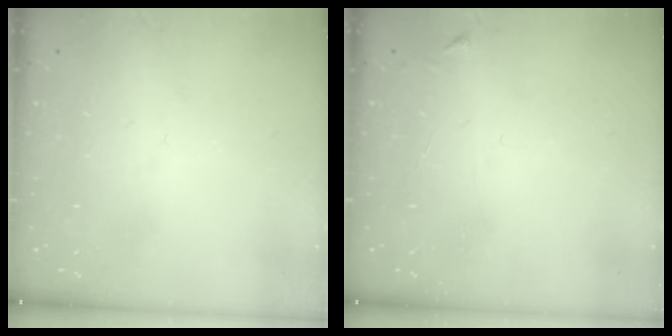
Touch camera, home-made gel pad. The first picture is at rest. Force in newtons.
{"total": 2.6, "press": 2.6, "slide": 0.3}